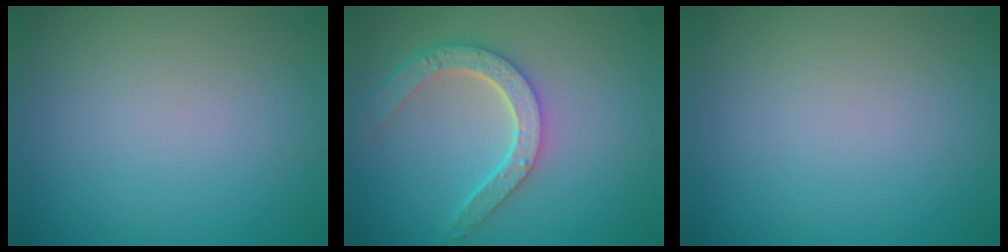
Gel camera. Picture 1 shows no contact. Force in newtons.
{"total": 4.6, "press": 3.7, "slide": 2.7}
{"total": 0.0}